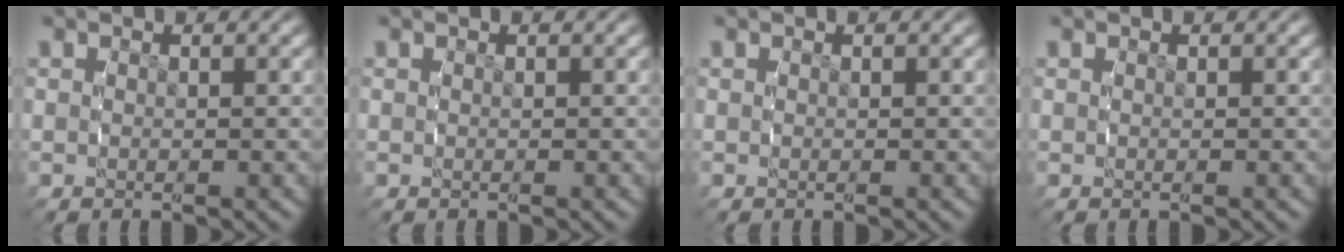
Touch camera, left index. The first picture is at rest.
{"total": 0.0}
{"total": 0.0}
{"total": 0.0}